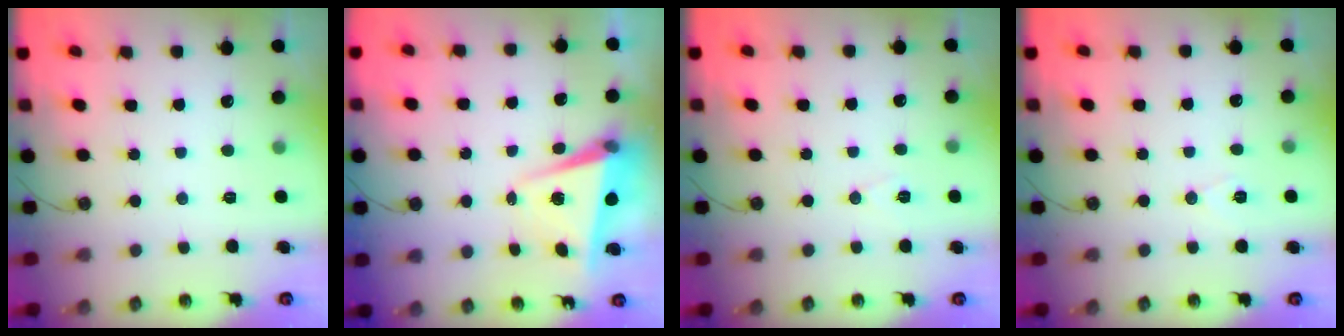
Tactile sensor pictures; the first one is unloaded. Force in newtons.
{"total": 4.8, "press": 4.7, "slide": 1.1}
{"total": 6.0, "press": 3.8, "slide": 4.6}
{"total": 6.5, "press": 4.8, "slide": 4.5}